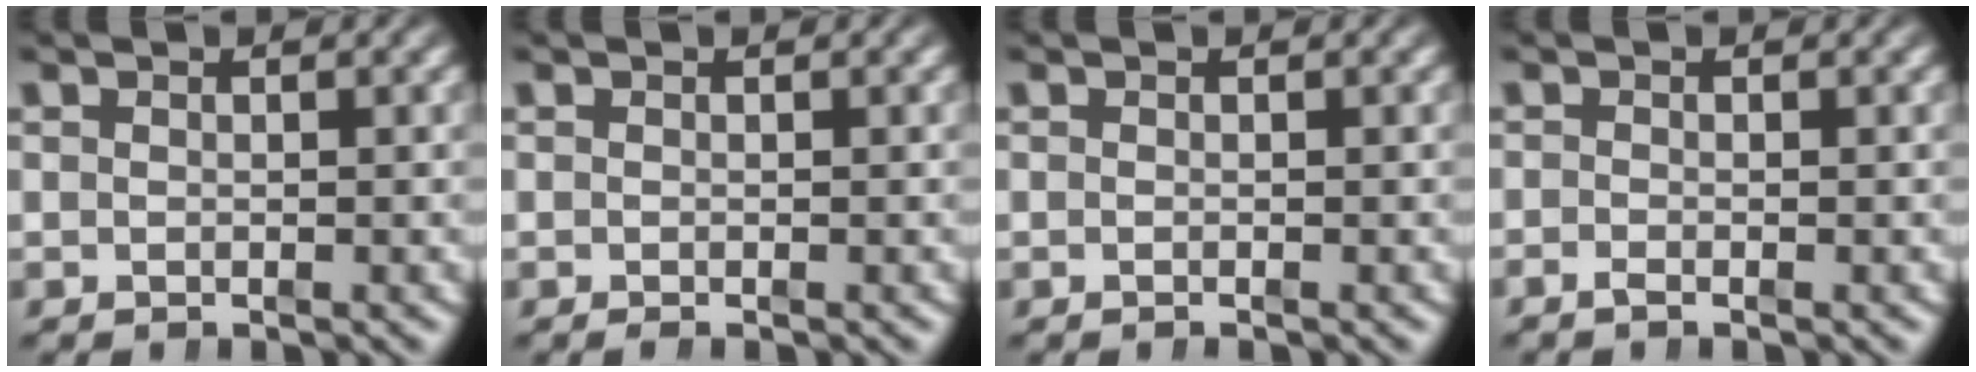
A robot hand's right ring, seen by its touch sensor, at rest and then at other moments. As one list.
[{"total": 0.0}, {"total": 0.0}, {"total": 1.0, "force": [-0.9, 0.2, 0.4], "torque": [-0.011, -0.005, -0.016]}]